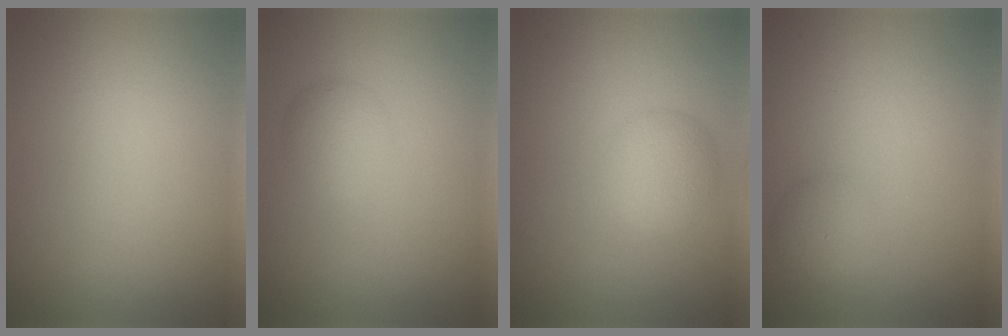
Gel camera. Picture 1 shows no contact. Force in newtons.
{"total": 2.3, "press": 2.3, "slide": 0.1}
{"total": 2.9, "press": 2.9, "slide": 0.1}
{"total": 1.7, "press": 1.7, "slide": 0.0}